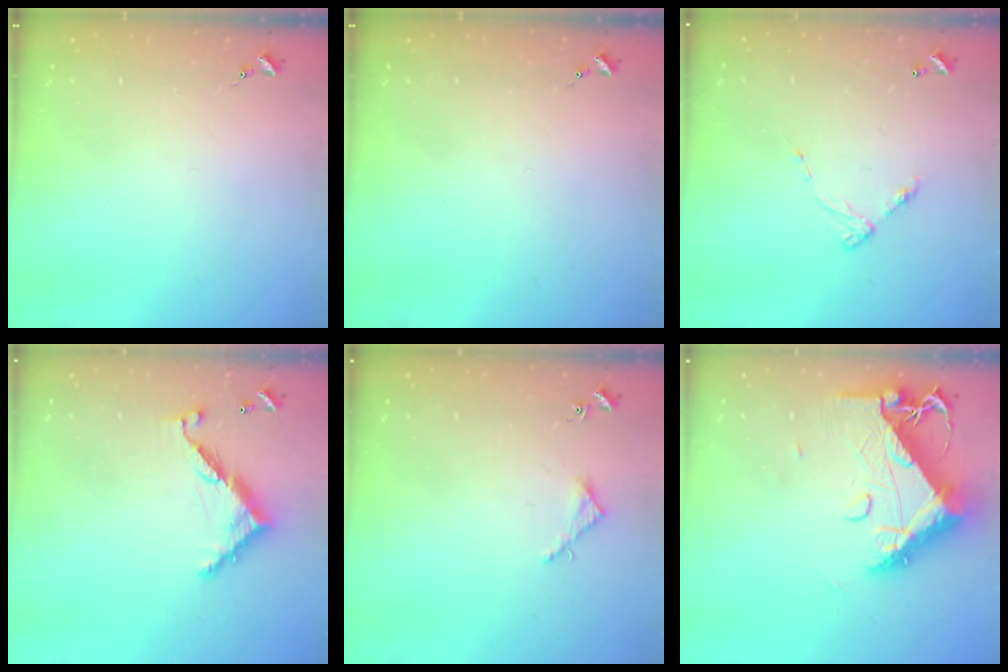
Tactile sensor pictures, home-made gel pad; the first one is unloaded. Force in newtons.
{"total": 0.0}
{"total": 5.9, "press": 5.9, "slide": 0.4}
{"total": 9.7, "press": 9.7, "slide": 0.4}
{"total": 3.3, "press": 3.3, "slide": 0.3}
{"total": 15.2, "press": 15.1, "slide": 1.3}